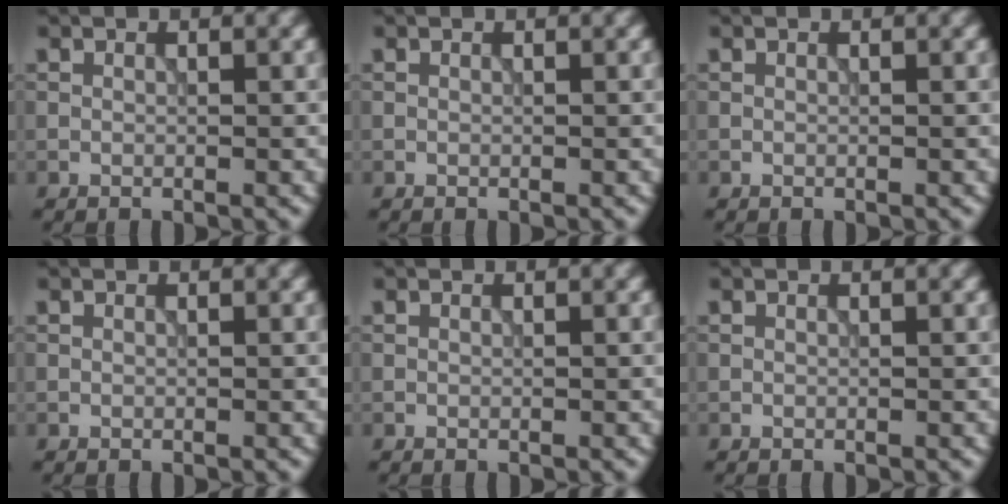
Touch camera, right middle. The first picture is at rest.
{"total": 0.0}
{"total": 0.0}
{"total": 0.0}
{"total": 0.0}
{"total": 0.0}